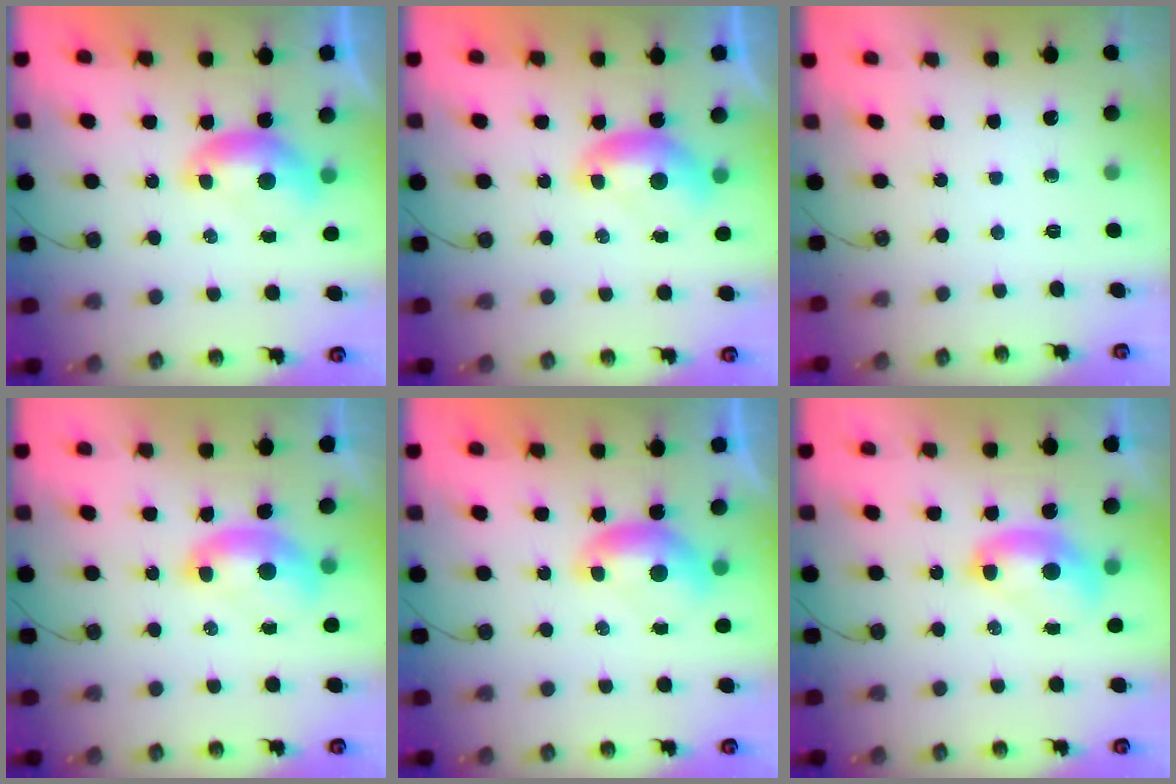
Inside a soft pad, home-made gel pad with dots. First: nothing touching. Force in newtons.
{"total": 0.0}
{"total": 0.0}
{"total": 1.8, "press": 1.7, "slide": 0.6}
{"total": 0.0}
{"total": 2.7, "press": 2.7, "slide": 0.1}